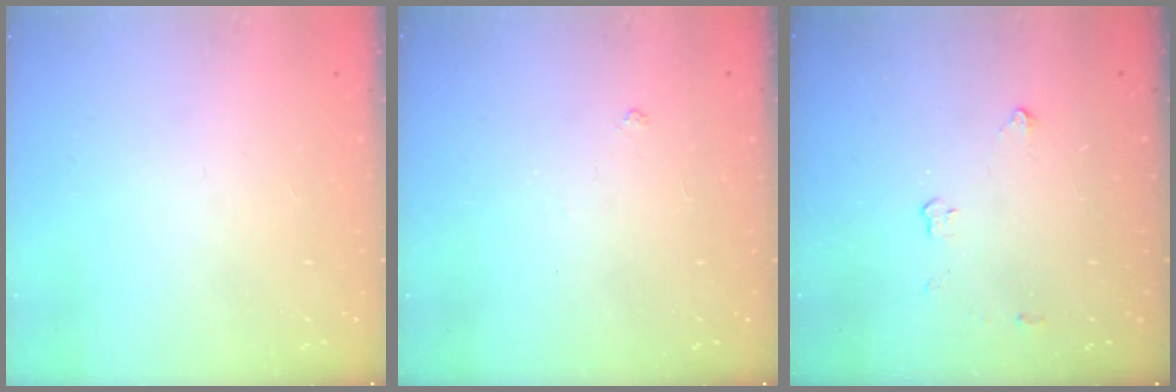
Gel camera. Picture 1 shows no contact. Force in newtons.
{"total": 2.9, "press": 2.8, "slide": 0.5}
{"total": 2.8, "press": 2.8, "slide": 0.5}